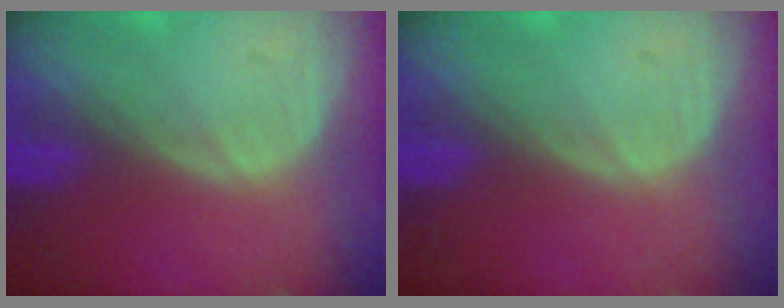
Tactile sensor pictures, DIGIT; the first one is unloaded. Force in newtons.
{"total": 0.0}